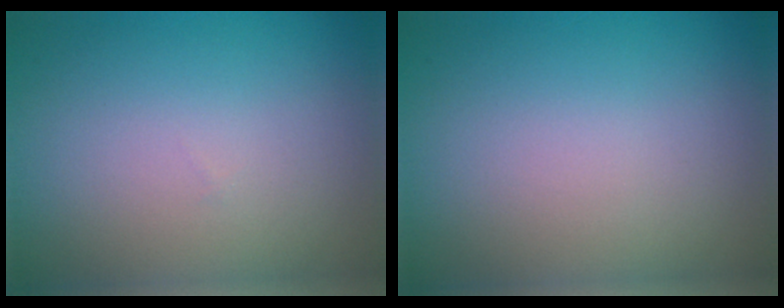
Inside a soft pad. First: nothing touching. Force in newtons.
{"total": 0.0}